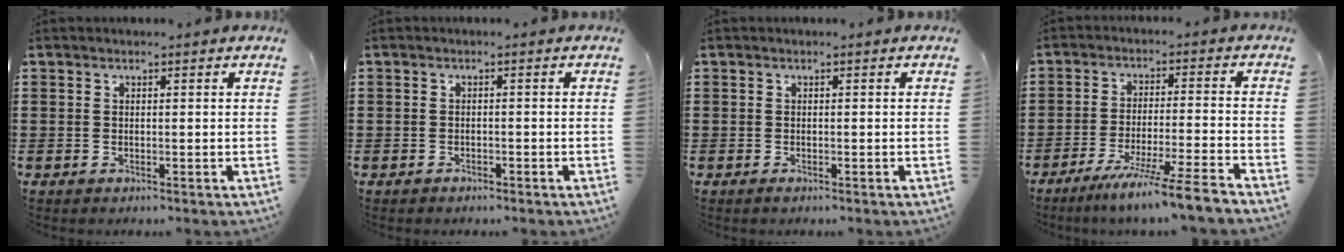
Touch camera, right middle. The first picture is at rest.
{"total": 1.1, "force": [-0.9, 0.7, 0.0], "torque": [-0.001, 0.004, -0.020]}
{"total": 0.0}
{"total": 7.7, "force": [-6.6, -1.1, 3.9], "torque": [-0.066, -0.015, -0.126]}